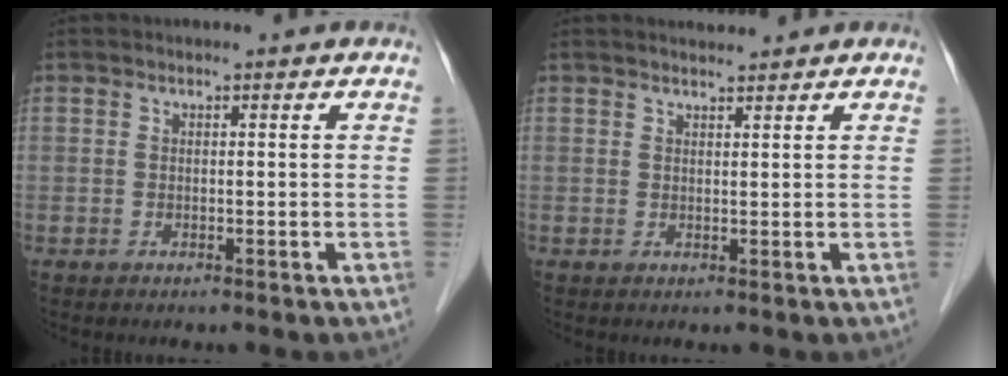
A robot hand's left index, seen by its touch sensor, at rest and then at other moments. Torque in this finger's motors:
{"motor_torque": [-0.07, -0.04, -0.01, -0.01]}